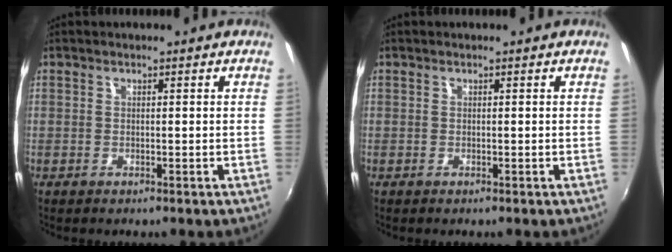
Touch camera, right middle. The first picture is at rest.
{"total": 0.0}